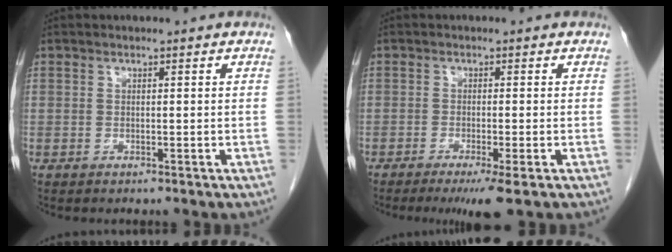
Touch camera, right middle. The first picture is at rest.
{"total": 4.4, "force": [-2.6, -0.2, 3.5], "torque": [-0.053, -0.015, -0.044]}